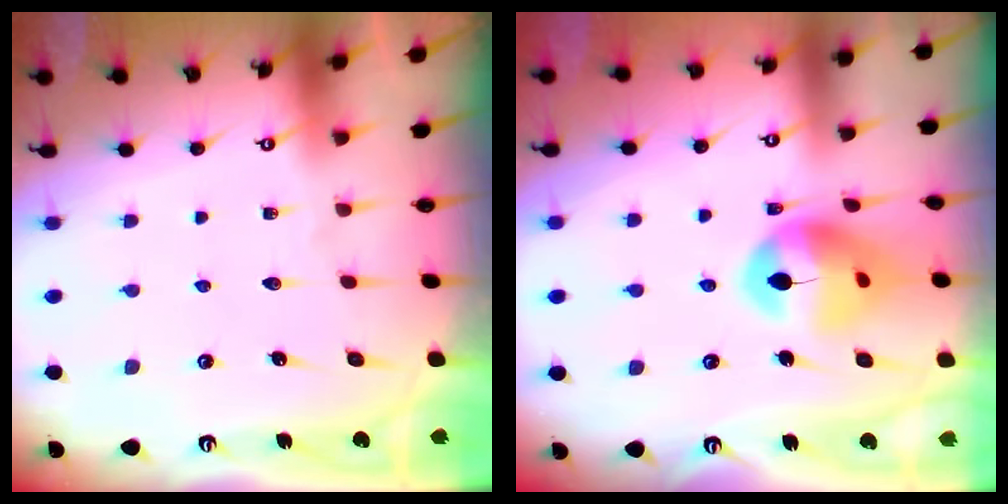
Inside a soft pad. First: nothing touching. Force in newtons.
{"total": 13.9, "press": 13.9, "slide": 1.3}